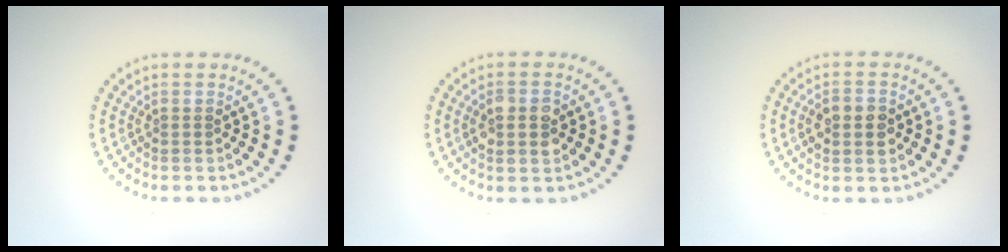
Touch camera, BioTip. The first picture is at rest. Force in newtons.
{"total": 2.9, "press": 2.8, "slide": 0.3}
{"total": 3.0, "press": 3.0, "slide": 0.0}